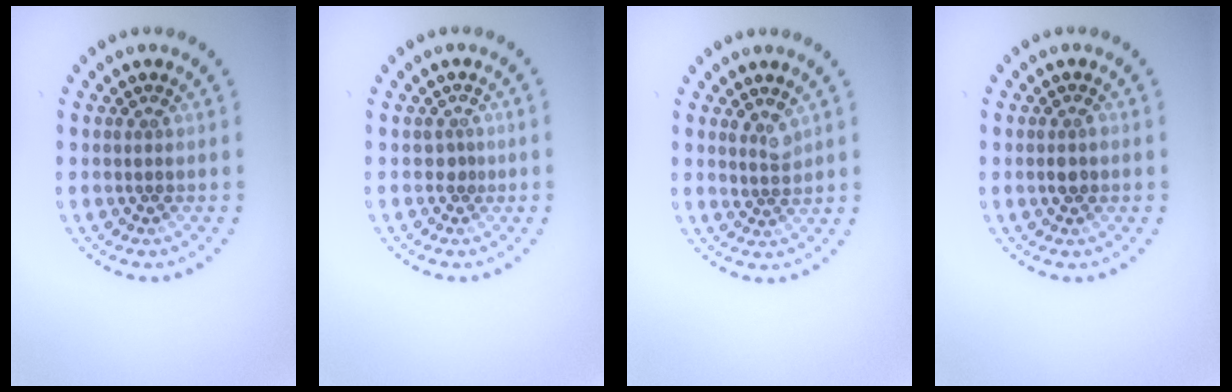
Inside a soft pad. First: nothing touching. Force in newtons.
{"total": 0.7, "press": 0.4, "slide": 0.6}
{"total": 1.6, "press": 1.4, "slide": 0.9}
{"total": 1.1, "press": 1.0, "slide": 0.4}